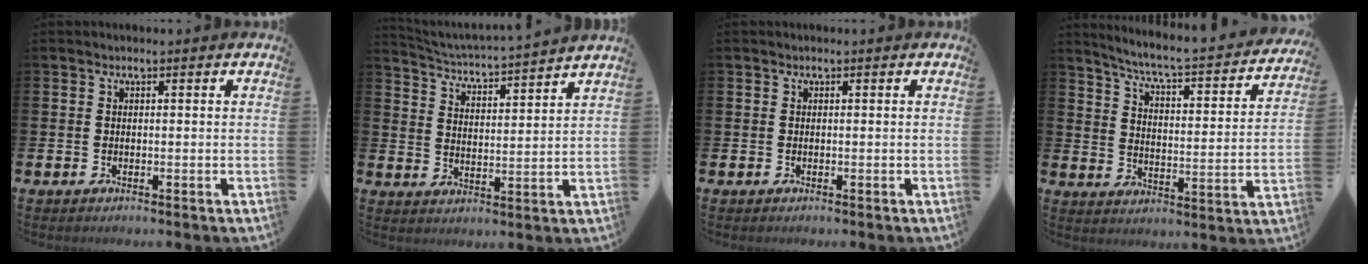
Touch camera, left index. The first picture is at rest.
{"total": 4.0, "force": [4.0, -0.3, 0.2], "torque": [-0.026, -0.040, 0.064]}
{"total": 0.0}
{"total": 5.6, "force": [5.1, 0.3, 2.2], "torque": [-0.070, -0.045, 0.077]}